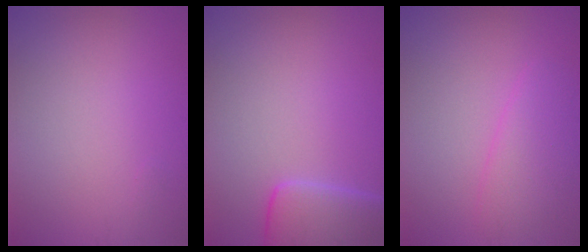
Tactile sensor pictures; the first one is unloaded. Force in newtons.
{"total": 4.8, "press": 4.7, "slide": 0.5}
{"total": 2.7, "press": 2.7, "slide": 0.1}